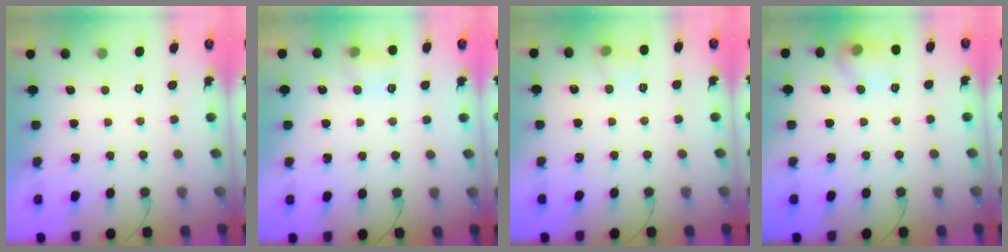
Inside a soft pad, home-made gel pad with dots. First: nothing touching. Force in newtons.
{"total": 5.0, "press": 4.8, "slide": 1.4}
{"total": 5.2, "press": 4.9, "slide": 1.5}
{"total": 8.2, "press": 8.2, "slide": 0.8}